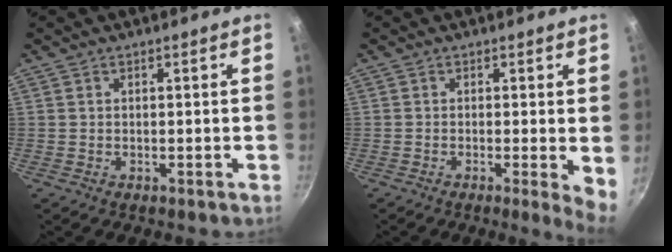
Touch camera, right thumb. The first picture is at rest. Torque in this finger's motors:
{"motor_torque": [-0.29, 0.55, -0.28, 0.16, 0.04]}